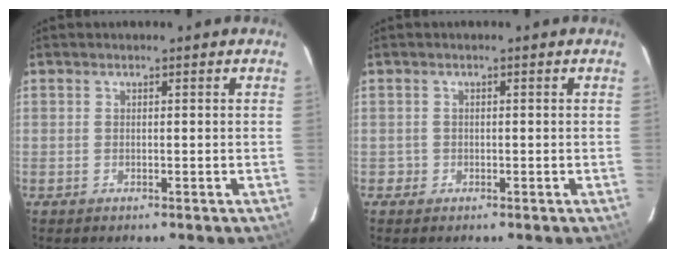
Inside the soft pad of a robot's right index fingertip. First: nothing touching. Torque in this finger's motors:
{"motor_torque": [-0.16, 0.13, -0.62, -0.13]}